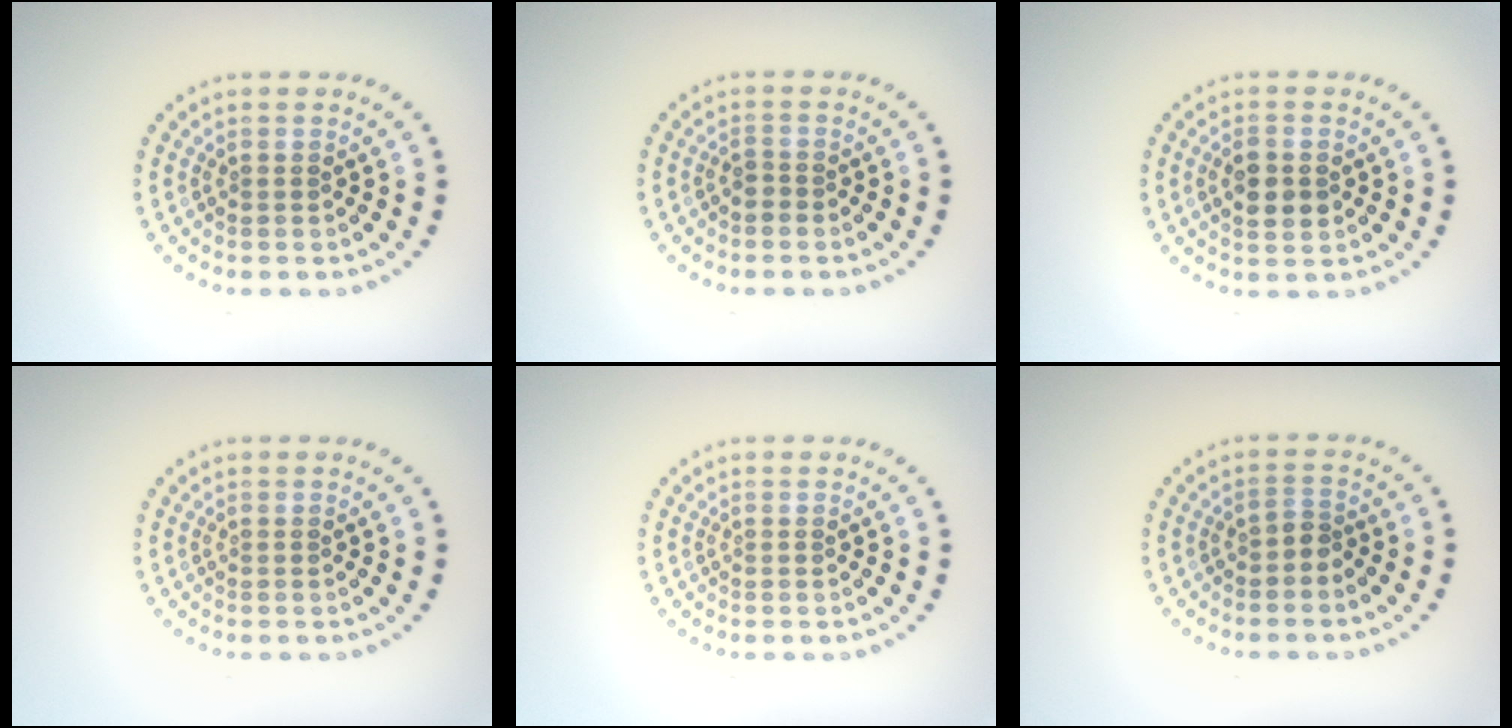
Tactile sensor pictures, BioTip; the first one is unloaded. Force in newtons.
{"total": 0.8, "press": 0.6, "slide": 0.5}
{"total": 2.6, "press": 2.6, "slide": 0.2}
{"total": 0.0}
{"total": 0.0}
{"total": 1.3, "press": 1.0, "slide": 0.8}